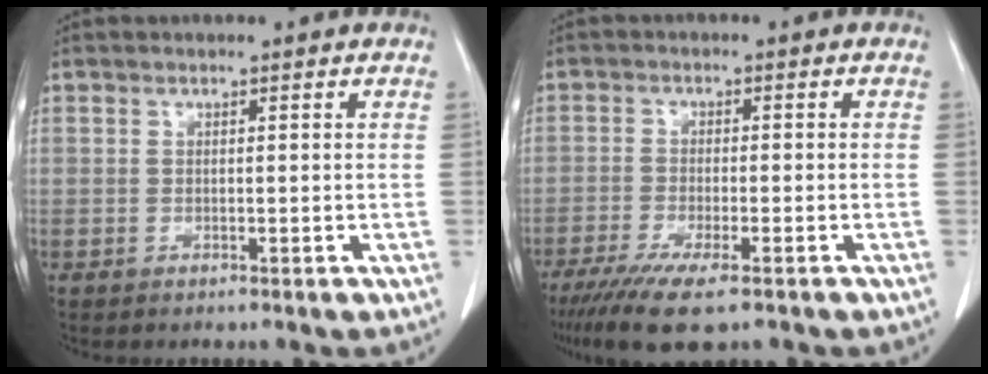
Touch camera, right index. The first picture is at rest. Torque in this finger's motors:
{"motor_torque": [0.97, -0.87, 0.39, 0.14]}